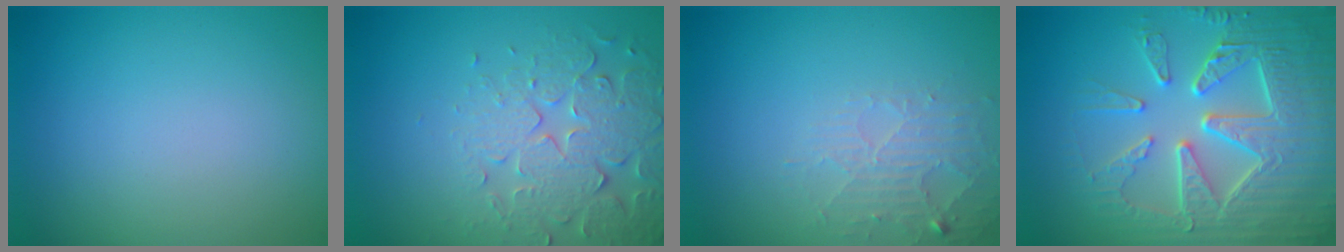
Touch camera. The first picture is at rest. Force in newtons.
{"total": 4.8, "press": 4.3, "slide": 2.1}
{"total": 2.6, "press": 2.6, "slide": 0.4}
{"total": 9.3, "press": 6.4, "slide": 6.7}